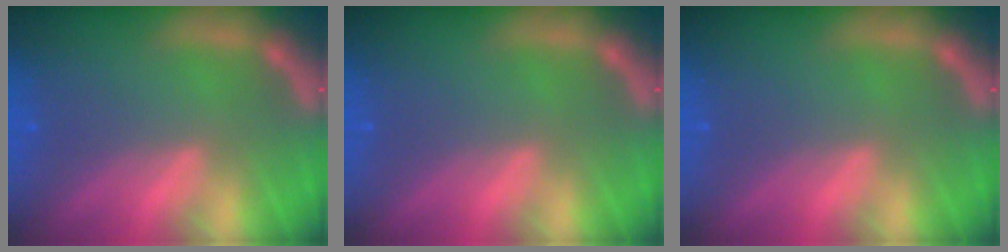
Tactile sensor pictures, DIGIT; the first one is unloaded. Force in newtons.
{"total": 0.0}
{"total": 0.0}